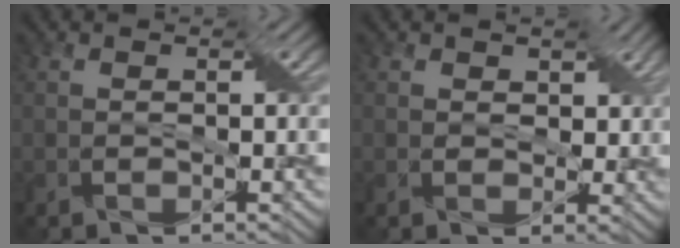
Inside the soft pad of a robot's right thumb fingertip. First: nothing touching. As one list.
[{"total": 2.8, "force": [1.2, 2.2, 1.2], "torque": [-0.023, 0.006, 0.007]}]